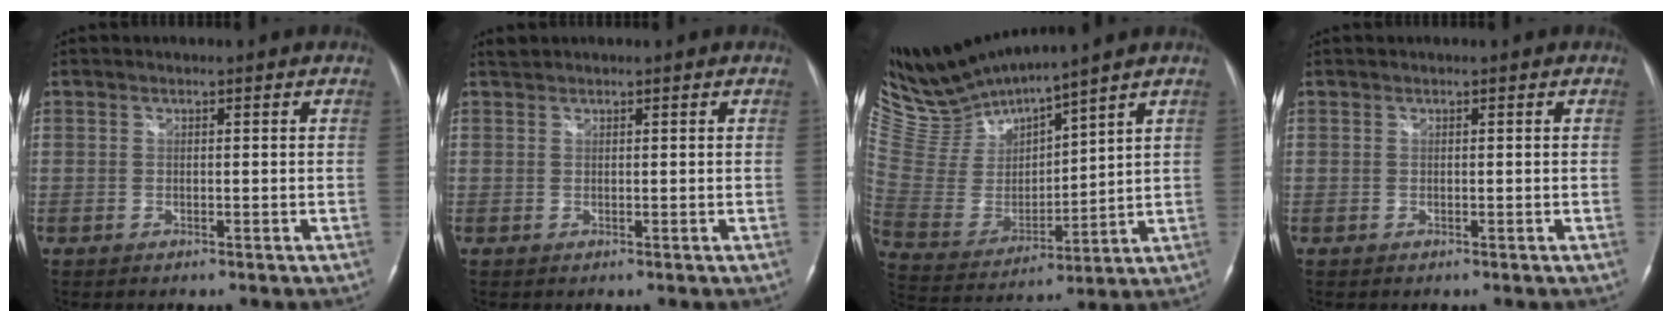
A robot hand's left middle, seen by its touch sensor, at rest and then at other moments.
{"total": 0.8, "force": [0.8, 0.0, -0.1], "torque": [-0.008, 0.009, 0.020]}
{"total": 11.9, "force": [11.6, -0.7, 2.5], "torque": [-0.075, -0.007, 0.251]}
{"total": 0.0}